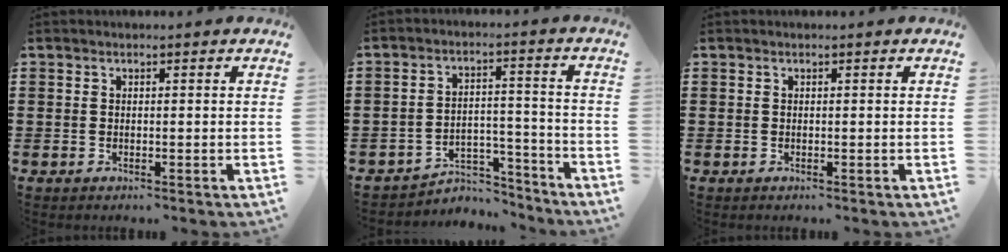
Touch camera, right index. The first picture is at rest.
{"total": 5.0, "force": [-4.5, 1.7, 1.0], "torque": [-0.017, 0.014, -0.091]}
{"total": 0.0}